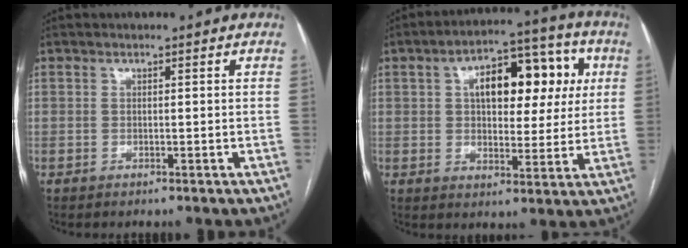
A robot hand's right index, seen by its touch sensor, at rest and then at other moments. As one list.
[{"total": 13.8, "force": [3.6, 7.1, 11.2], "torque": [-0.158, 0.040, 0.054]}]